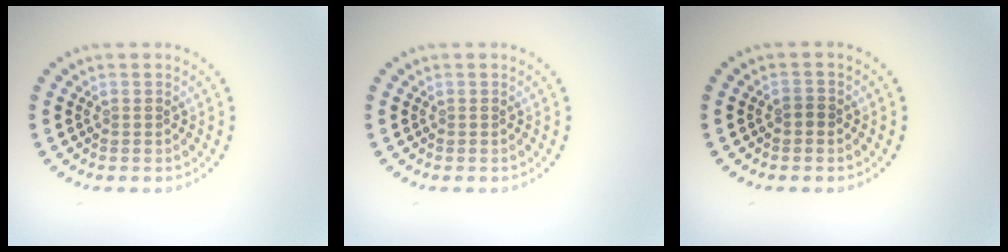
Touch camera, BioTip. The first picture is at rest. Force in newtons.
{"total": 0.0}
{"total": 0.7, "press": 0.7, "slide": 0.2}